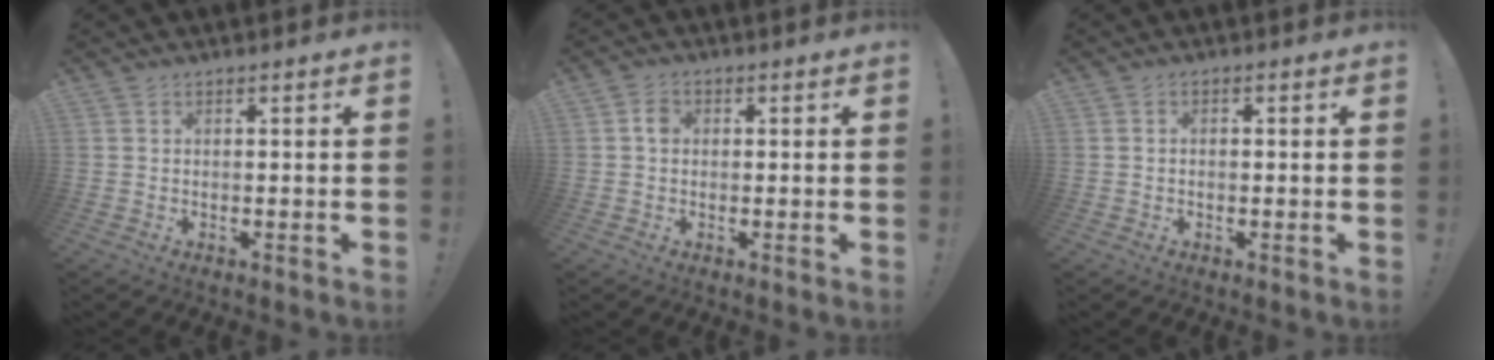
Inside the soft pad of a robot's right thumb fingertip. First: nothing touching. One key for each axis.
{"total": 2.7, "fx": 0.1, "fy": 2.1, "fz": 1.7, "tx": -0.019, "ty": 0.002, "tz": -0.003}
{"total": 0.9, "fx": -0.4, "fy": 0.7, "fz": 0.4, "tx": -0.015, "ty": 0.006, "tz": -0.006}